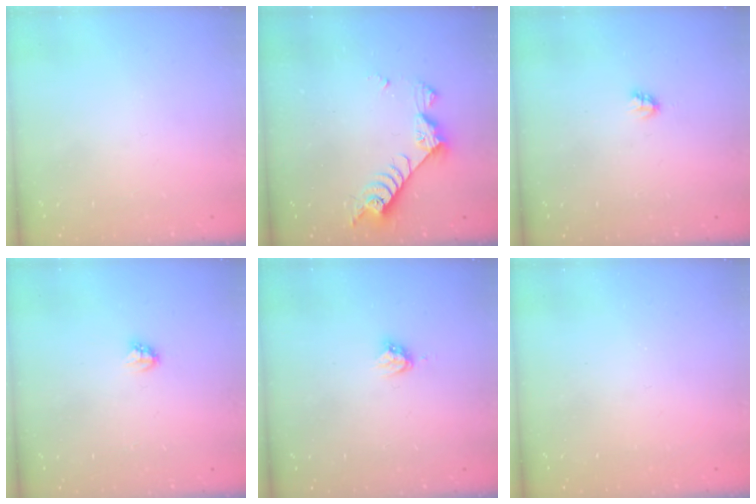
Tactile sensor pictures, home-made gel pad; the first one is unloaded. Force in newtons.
{"total": 7.9, "press": 7.9, "slide": 0.7}
{"total": 2.2, "press": 2.2, "slide": 0.2}
{"total": 2.7, "press": 2.7, "slide": 0.3}
{"total": 4.7, "press": 4.7, "slide": 0.5}
{"total": 0.0}